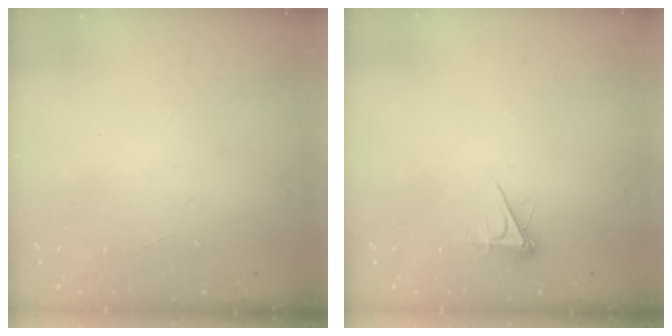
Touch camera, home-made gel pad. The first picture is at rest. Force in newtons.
{"total": 3.4, "press": 3.4, "slide": 0.6}